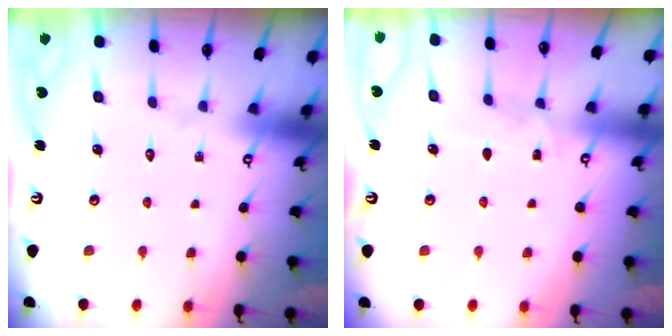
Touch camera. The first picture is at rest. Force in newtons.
{"total": 5.6, "press": 5.6, "slide": 0.7}